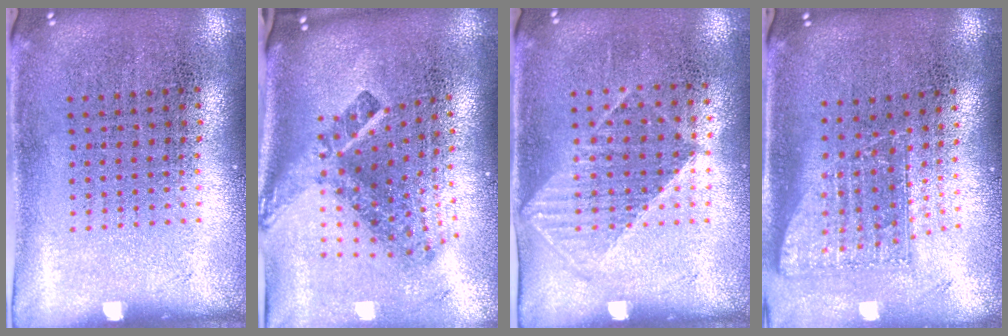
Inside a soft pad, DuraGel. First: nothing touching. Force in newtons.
{"total": 2.8, "press": 1.7, "slide": 2.2}
{"total": 1.0, "press": 0.9, "slide": 0.5}
{"total": 1.7, "press": 1.3, "slide": 1.2}